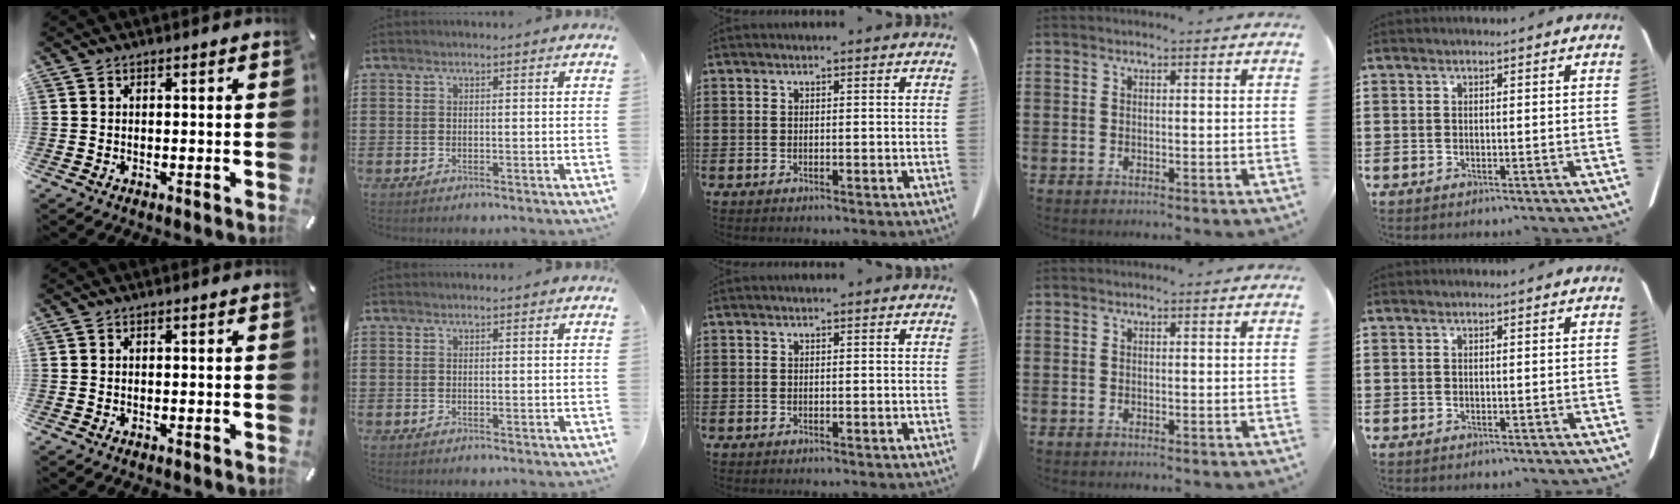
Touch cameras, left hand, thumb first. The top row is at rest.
{}